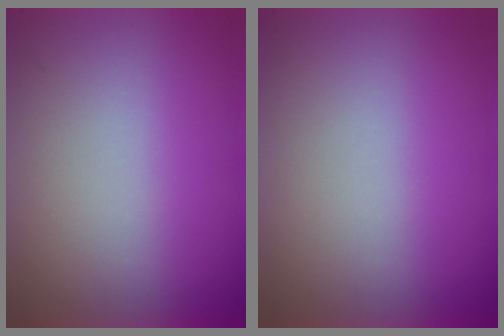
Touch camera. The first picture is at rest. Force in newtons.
{"total": 0.0}